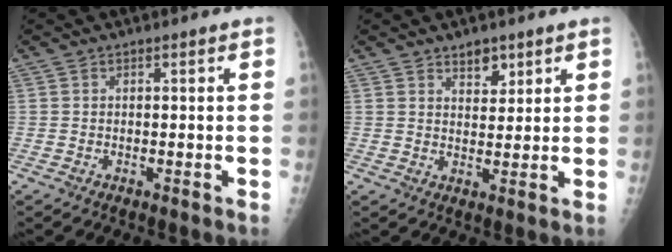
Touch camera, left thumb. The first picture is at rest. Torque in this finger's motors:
{"motor_torque": [0.01, -0.01, 0.02, -0.02, -0.03]}